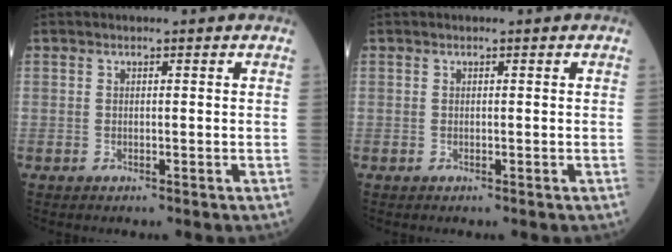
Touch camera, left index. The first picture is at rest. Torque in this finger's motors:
{"motor_torque": [-0.04, 0.01, 0.01, 0.00]}